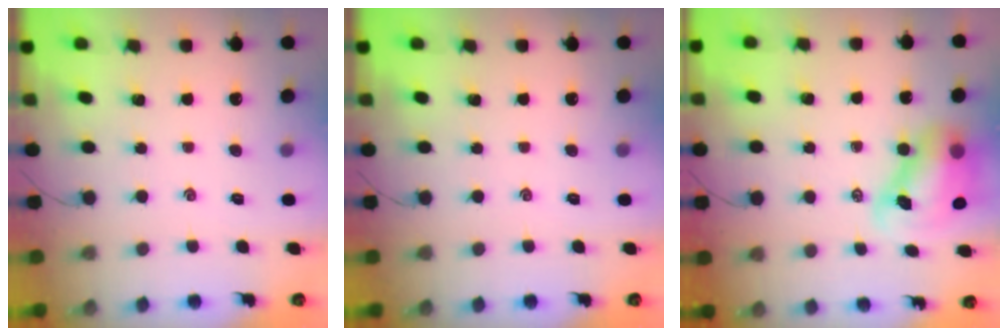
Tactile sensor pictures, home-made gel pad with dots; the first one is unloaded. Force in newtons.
{"total": 0.0}
{"total": 9.6, "press": 9.2, "slide": 2.8}